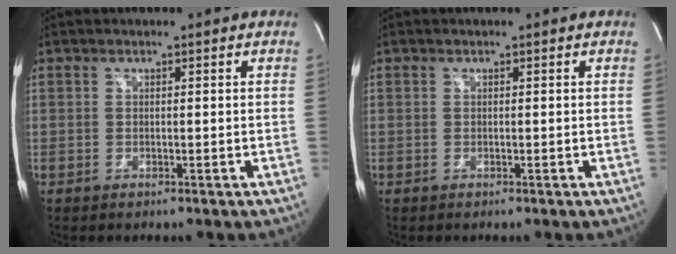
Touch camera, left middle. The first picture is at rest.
{"total": 0.0}